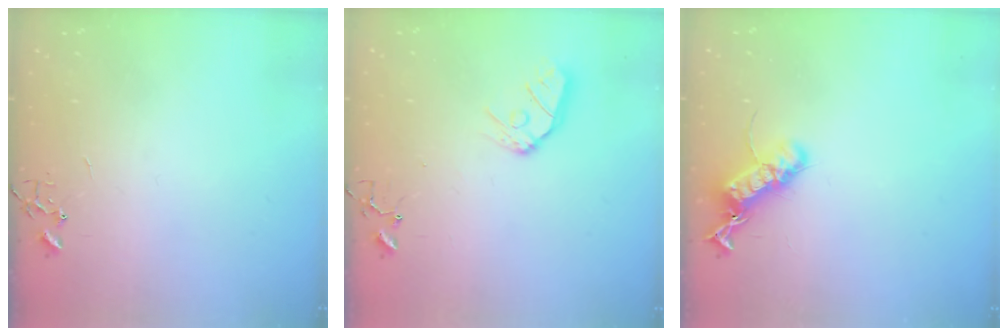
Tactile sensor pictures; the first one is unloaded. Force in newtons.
{"total": 9.7, "press": 9.7, "slide": 0.9}
{"total": 16.8, "press": 16.7, "slide": 0.8}